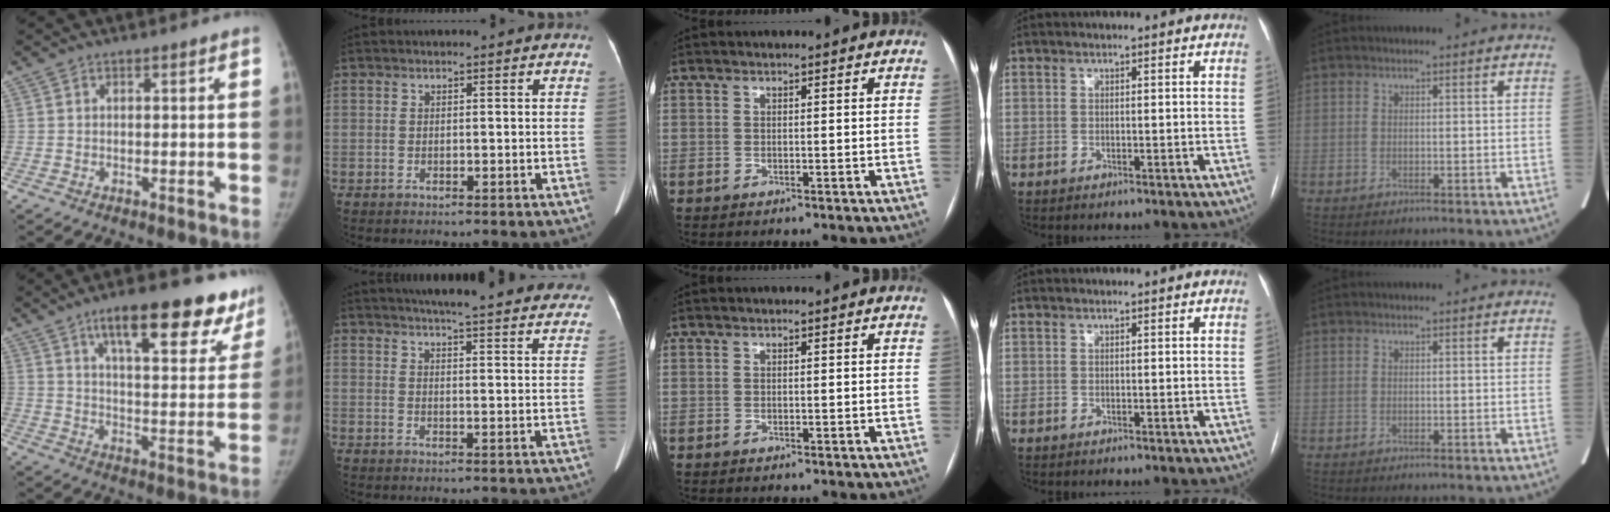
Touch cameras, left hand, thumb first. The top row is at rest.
{"thumb": {"total": 21.4, "force": [14.1, 7.3, 14.3], "torque": [-0.139, -0.049, 0.195]}, "index": {"total": 29.7, "force": [27.1, 3.4, 11.5], "torque": [-0.165, -0.063, 0.310]}}